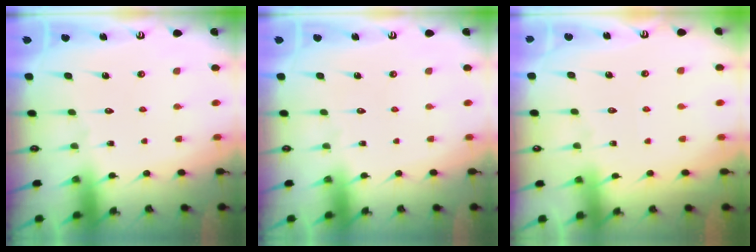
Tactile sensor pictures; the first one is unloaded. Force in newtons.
{"total": 0.0}
{"total": 3.3, "press": 3.2, "slide": 0.5}